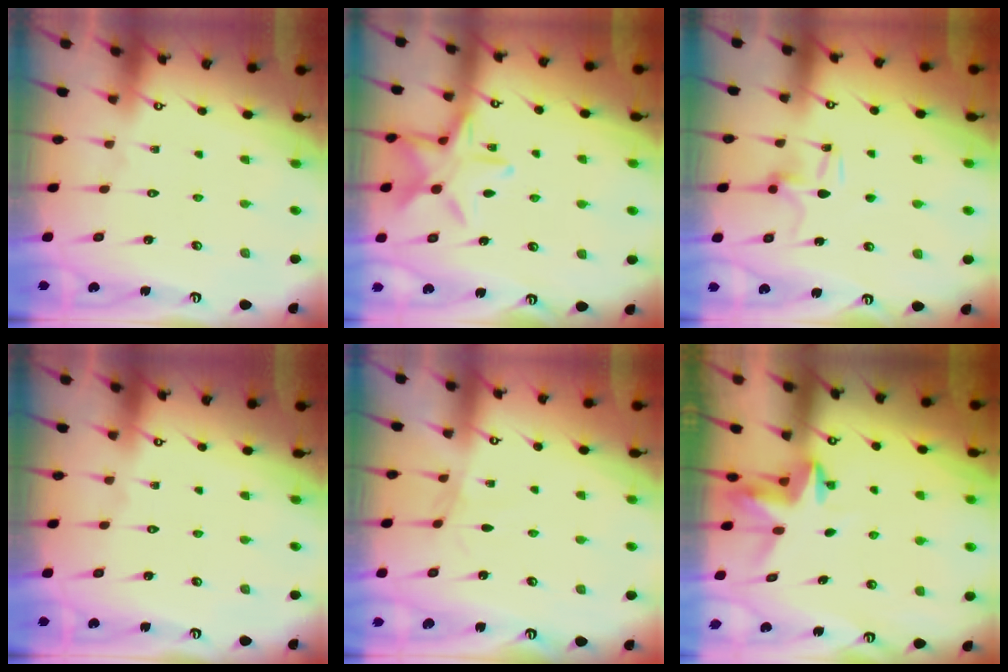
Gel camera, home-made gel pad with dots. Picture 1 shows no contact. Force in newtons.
{"total": 13.6, "press": 13.6, "slide": 0.9}
{"total": 6.7, "press": 6.7, "slide": 0.5}
{"total": 0.0}
{"total": 0.0}
{"total": 3.5, "press": 3.5, "slide": 0.3}